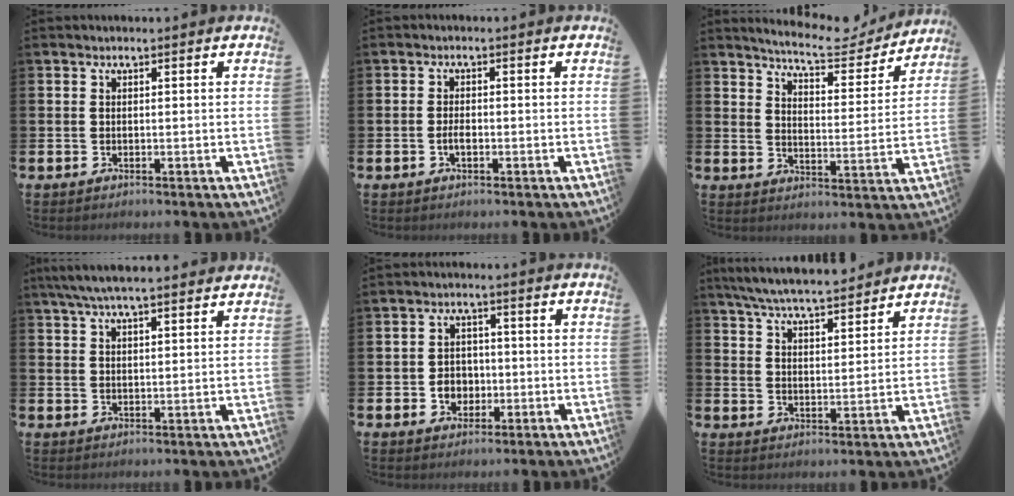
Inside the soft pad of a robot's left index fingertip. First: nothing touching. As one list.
[{"total": 1.6, "force": [-0.5, 0.8, 1.3], "torque": [-0.021, 0.001, -0.012]}, {"total": 7.1, "force": [6.7, 1.1, 2.0], "torque": [-0.039, -0.049, 0.110]}, {"total": 5.5, "force": [5.0, 0.6, 2.3], "torque": [-0.054, -0.009, 0.091]}, {"total": 3.5, "force": [-0.8, 3.0, 1.4], "torque": [-0.015, -0.002, -0.023]}, {"total": 6.6, "force": [6.4, 0.4, 1.6], "torque": [-0.049, -0.034, 0.114]}]